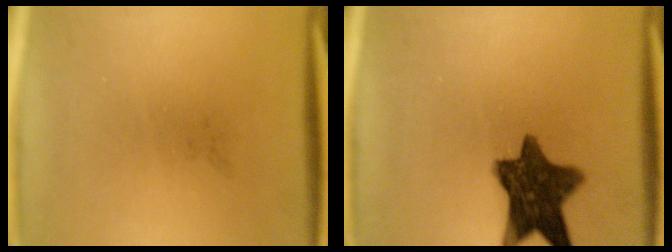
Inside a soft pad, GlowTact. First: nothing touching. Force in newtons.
{"total": 11.3}